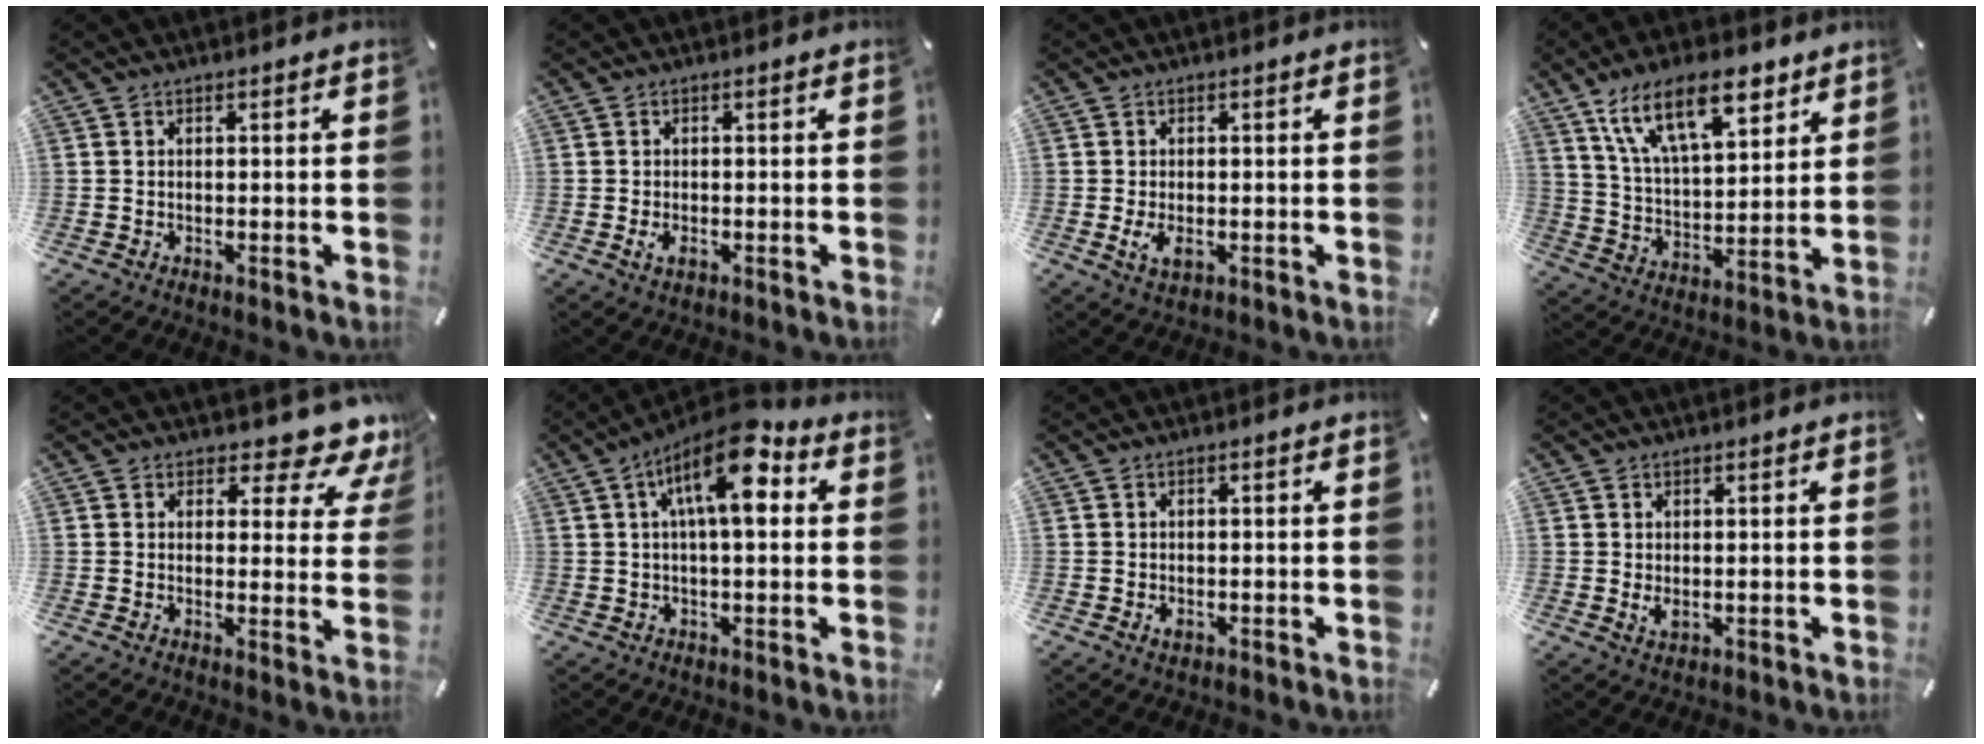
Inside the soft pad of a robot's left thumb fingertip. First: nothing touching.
{"total": 2.1, "force": [-0.7, 1.2, 1.6], "torque": [-0.044, -0.005, -0.015]}
{"total": 3.5, "force": [-0.6, 2.0, 2.8], "torque": [-0.062, -0.009, -0.016]}
{"total": 17.2, "force": [10.3, 7.8, 11.3], "torque": [-0.208, -0.030, 0.179]}
{"total": 7.9, "force": [6.2, 3.2, 3.7], "torque": [-0.036, -0.057, 0.103]}
{"total": 13.3, "force": [4.7, 5.3, 11.3], "torque": [-0.182, -0.017, 0.076]}
{"total": 1.3, "force": [-0.3, 0.9, 0.9], "torque": [-0.023, -0.002, -0.008]}
{"total": 2.3, "force": [0.3, 1.3, 1.8], "torque": [-0.034, -0.004, 0.002]}